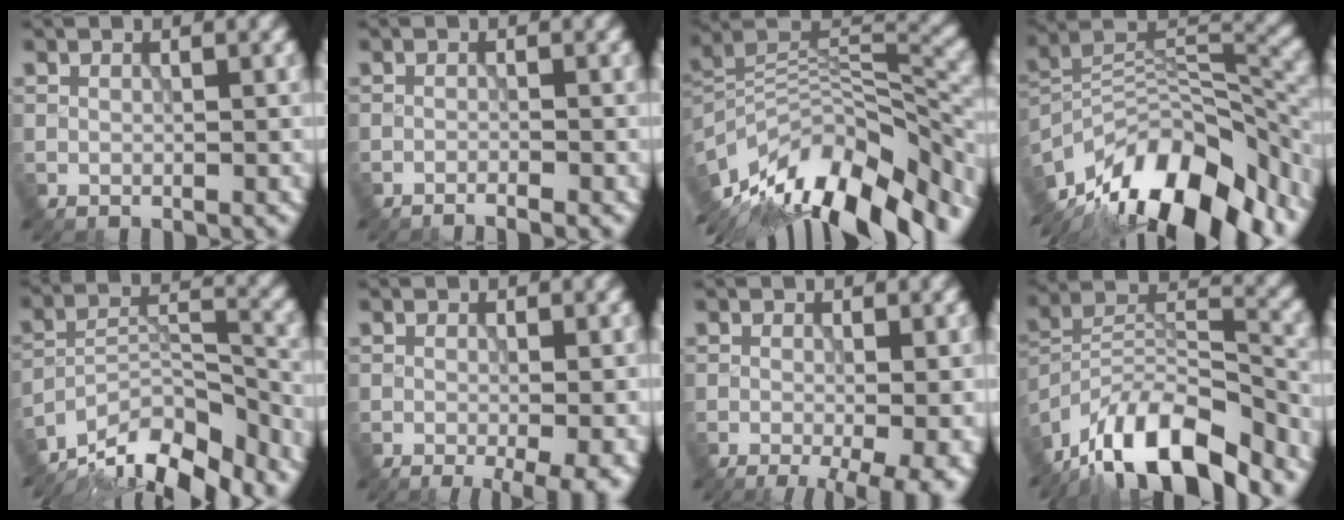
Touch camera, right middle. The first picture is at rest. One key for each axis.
{"total": 1.6, "fx": -1.4, "fy": -0.1, "fz": 0.7, "tx": -0.014, "ty": 0.003, "tz": -0.028}
{"total": 15.2, "fx": -9.4, "fy": 6.1, "fz": 10.3, "tx": -0.213, "ty": 0.003, "tz": -0.159}
{"total": 14.9, "fx": -10.6, "fy": 5.9, "fz": 8.7, "tx": -0.167, "ty": 0.021, "tz": -0.186}
{"total": 11.7, "fx": -10.0, "fy": 3.3, "fz": 5.1, "tx": -0.085, "ty": 0.012, "tz": -0.164}
{"total": 3.7, "fx": -1.6, "fy": 0.5, "fz": 3.3, "tx": -0.044, "ty": -0.006, "tz": -0.019}
{"total": 5.6, "fx": -2.5, "fy": 1.2, "fz": 4.9, "tx": -0.065, "ty": -0.010, "tz": -0.031}
{"total": 14.2, "fx": -11.0, "fy": 4.8, "fz": 7.7, "tx": -0.154, "ty": 0.018, "tz": -0.190}